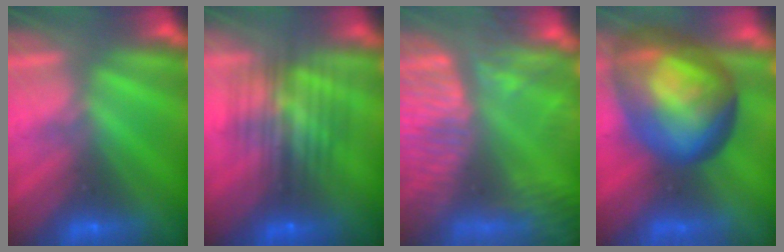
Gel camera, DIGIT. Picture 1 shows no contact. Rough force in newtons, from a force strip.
{"total": 7.3}
{"total": 7.4}
{"total": 9.5}